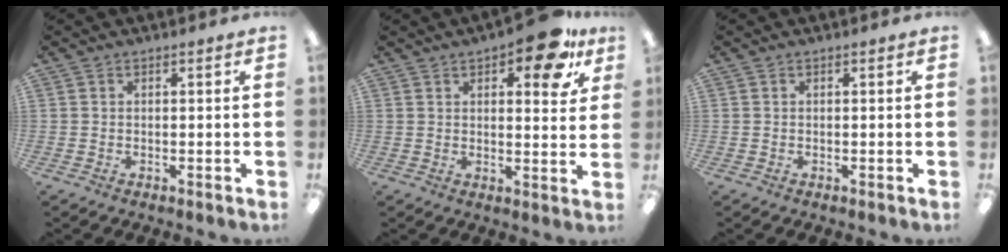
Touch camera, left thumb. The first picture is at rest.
{"total": 11.9, "force": [7.0, 4.7, 8.4], "torque": [-0.101, -0.029, 0.113]}
{"total": 0.0}